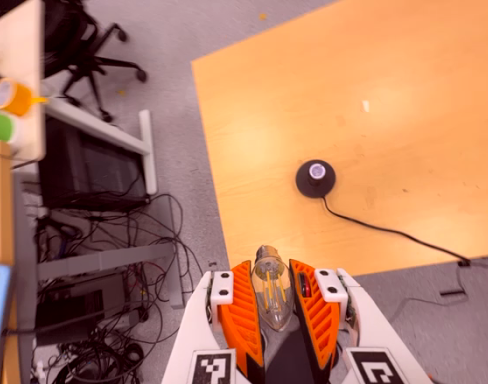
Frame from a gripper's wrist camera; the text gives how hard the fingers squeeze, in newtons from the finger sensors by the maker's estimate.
{"total": 14.5, "left": 15.5, "right": 13.5}